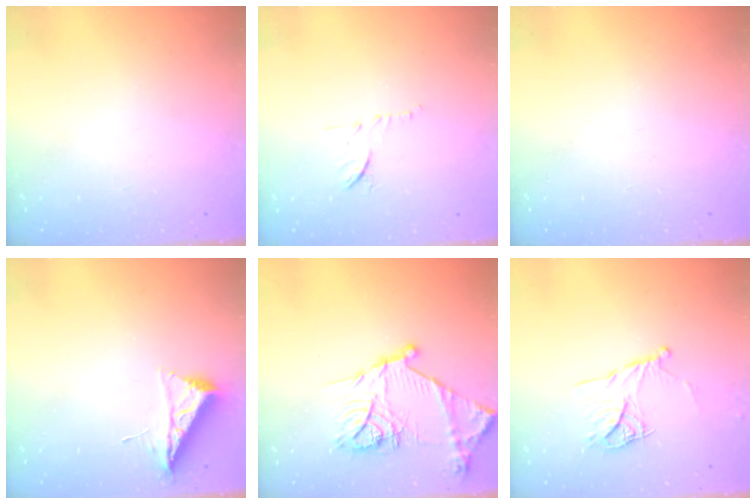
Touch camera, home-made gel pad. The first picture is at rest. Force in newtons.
{"total": 7.8, "press": 7.8, "slide": 0.3}
{"total": 0.0}
{"total": 6.8, "press": 6.8, "slide": 0.9}
{"total": 18.7, "press": 18.6, "slide": 1.4}
{"total": 11.8, "press": 11.8, "slide": 0.9}